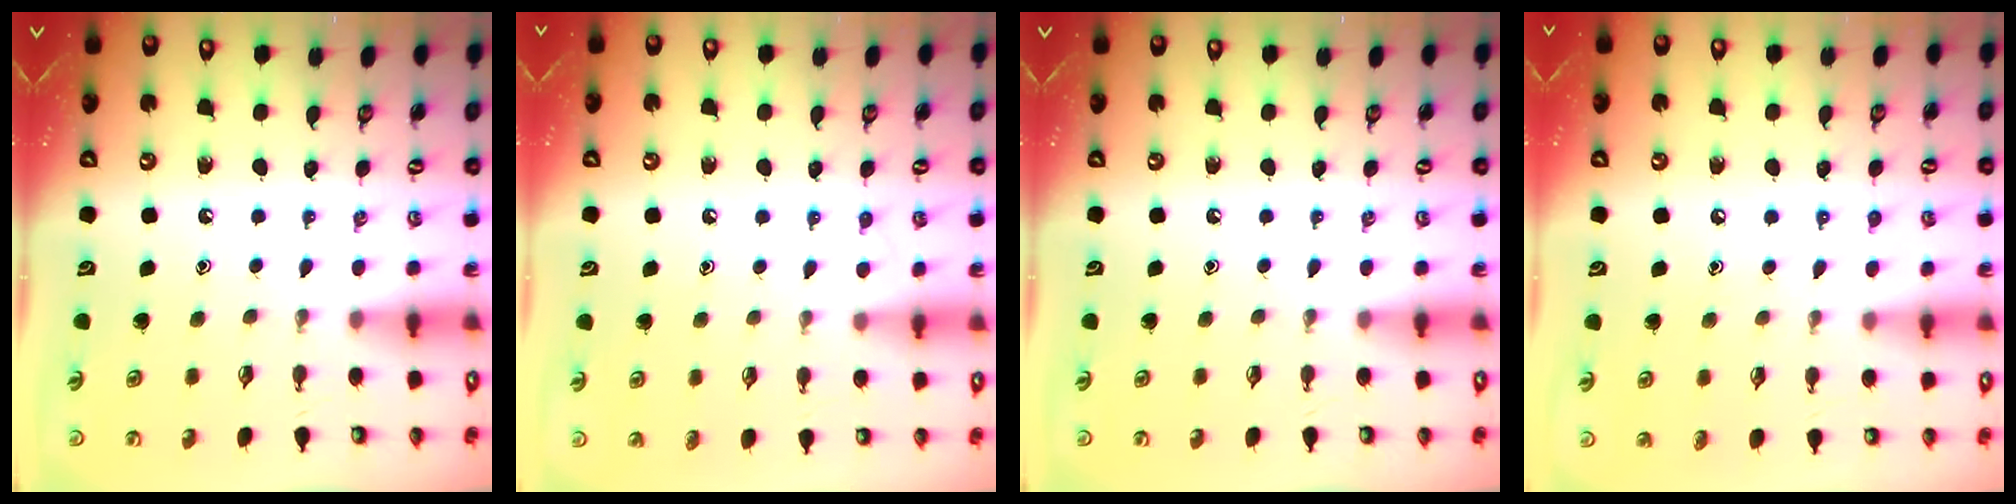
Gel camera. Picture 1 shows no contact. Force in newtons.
{"total": 5.1, "press": 5.1, "slide": 0.5}
{"total": 0.0}
{"total": 6.1, "press": 6.1, "slide": 0.7}